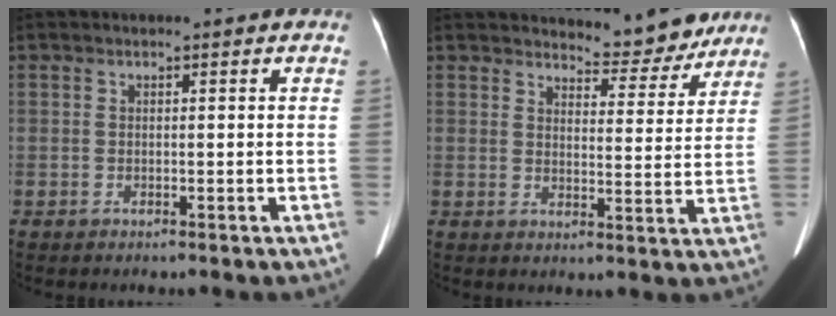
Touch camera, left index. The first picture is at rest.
{"total": 7.2, "force": [6.9, 1.6, 1.1], "torque": [-0.015, -0.017, 0.085]}